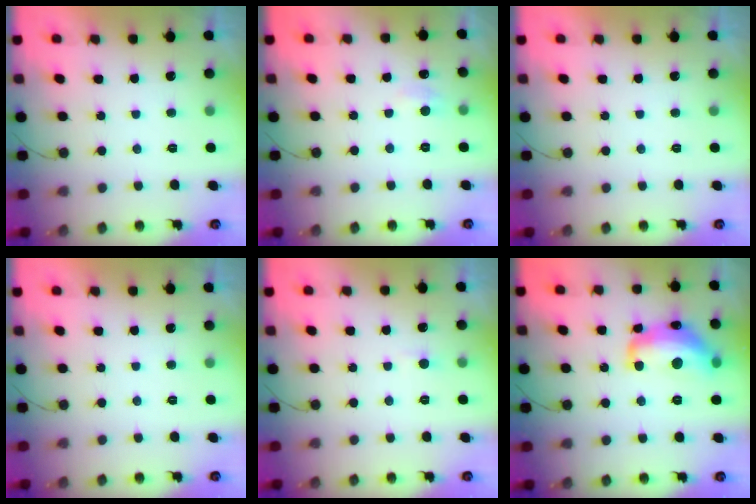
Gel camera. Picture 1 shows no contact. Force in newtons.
{"total": 5.3, "press": 5.3, "slide": 0.7}
{"total": 0.0}
{"total": 0.0}
{"total": 2.0, "press": 2.0, "slide": 0.2}
{"total": 15.7, "press": 15.6, "slide": 1.1}